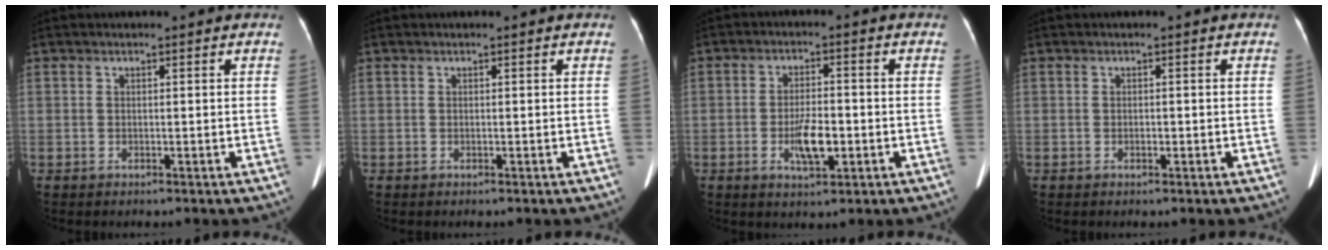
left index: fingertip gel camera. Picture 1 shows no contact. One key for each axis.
{"total": 0.0}
{"total": 5.6, "fx": -1.7, "fy": 1.8, "fz": 5.1, "tx": -0.096, "ty": -0.003, "tz": -0.026}
{"total": 0.6, "fx": -0.3, "fy": 0.3, "fz": 0.5, "tx": -0.008, "ty": 0.001, "tz": -0.003}